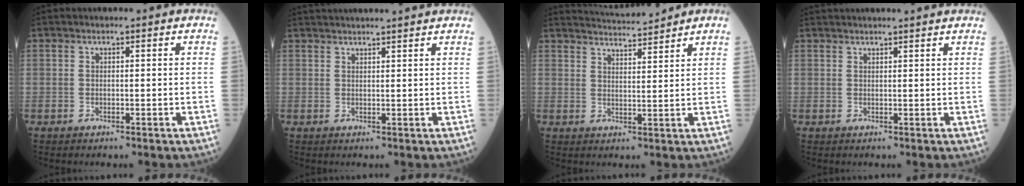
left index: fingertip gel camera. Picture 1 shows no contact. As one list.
[{"total": 8.6, "force": [7.9, -0.3, 3.2], "torque": [-0.046, 0.032, 0.102]}, {"total": 7.2, "force": [7.0, -0.4, 1.5], "torque": [-0.028, 0.010, 0.107]}, {"total": 7.0, "force": [6.6, 0.0, 2.4], "torque": [-0.030, 0.032, 0.078]}]